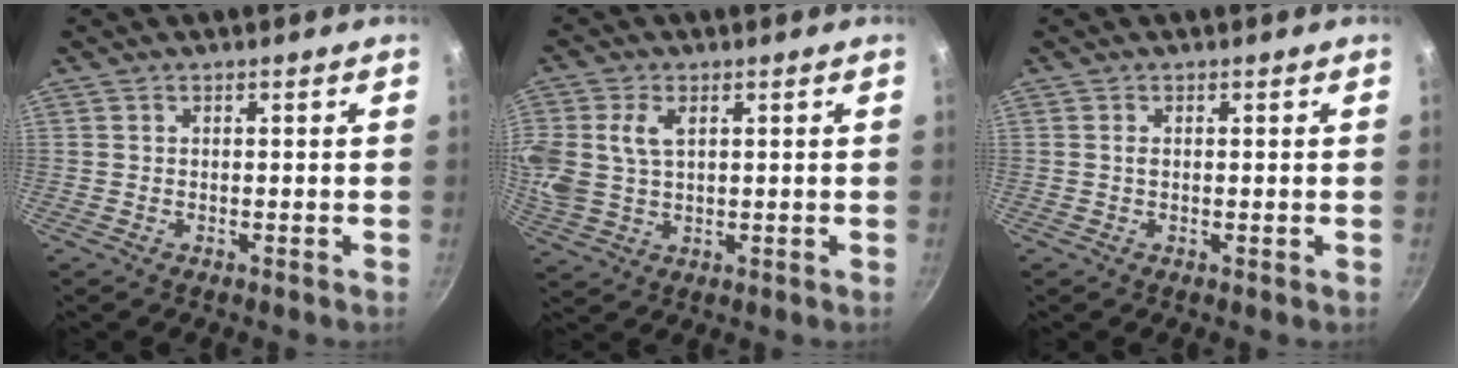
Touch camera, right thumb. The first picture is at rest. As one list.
[{"total": 12.5, "force": [3.0, 8.7, 8.4], "torque": [-0.197, 0.014, 0.064]}, {"total": 0.7, "force": [0.1, 0.2, 0.6], "torque": [-0.012, -0.002, -0.001]}]